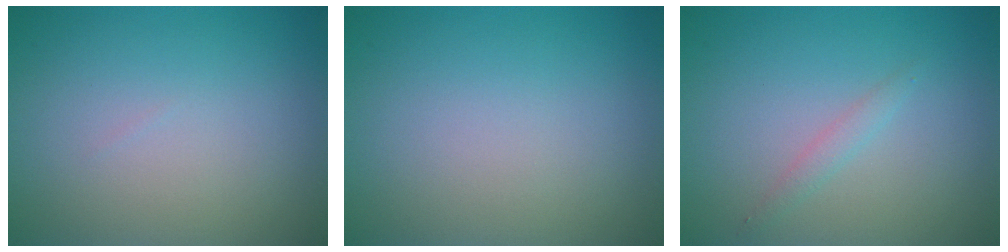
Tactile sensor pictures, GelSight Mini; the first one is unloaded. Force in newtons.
{"total": 0.0}
{"total": 1.0, "press": 1.0, "slide": 0.0}